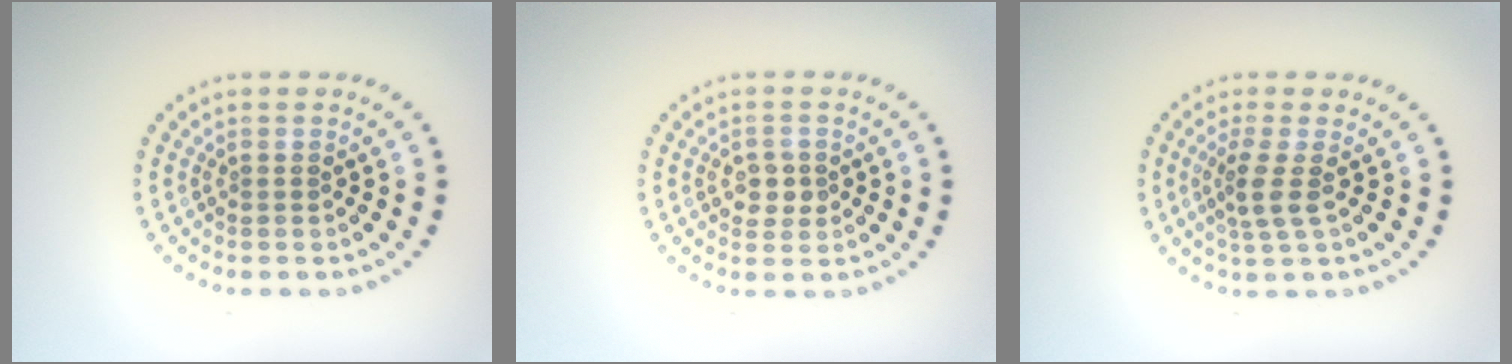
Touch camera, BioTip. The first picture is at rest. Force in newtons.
{"total": 2.1, "press": 2.0, "slide": 0.3}
{"total": 2.5, "press": 1.9, "slide": 1.6}